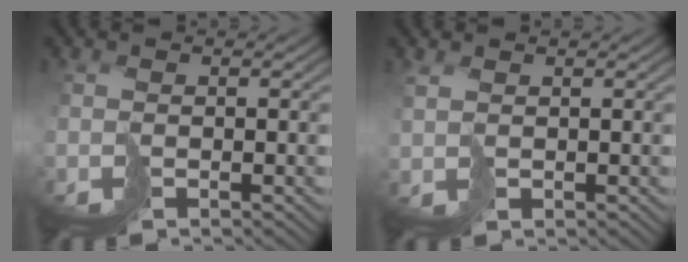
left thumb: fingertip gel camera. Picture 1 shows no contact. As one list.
[{"total": 1.3, "force": [1.3, 0.3, -0.2], "torque": [-0.002, 0.001, 0.031]}]